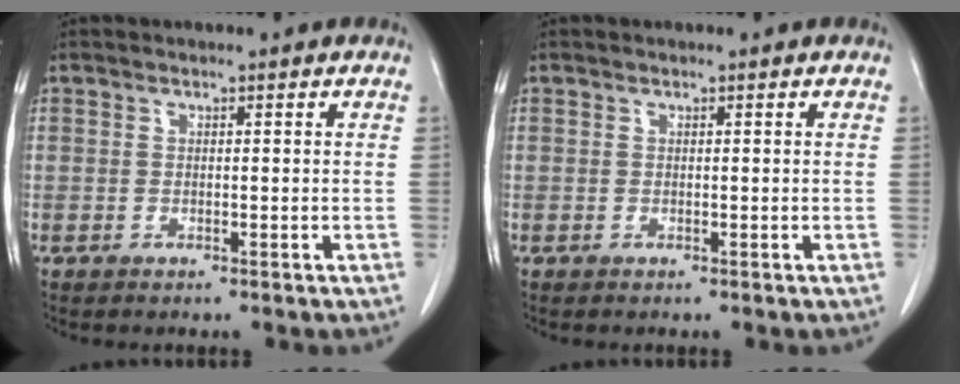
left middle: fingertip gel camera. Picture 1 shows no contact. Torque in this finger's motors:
{"motor_torque": [0.35, -0.29, -0.13, 0.00]}